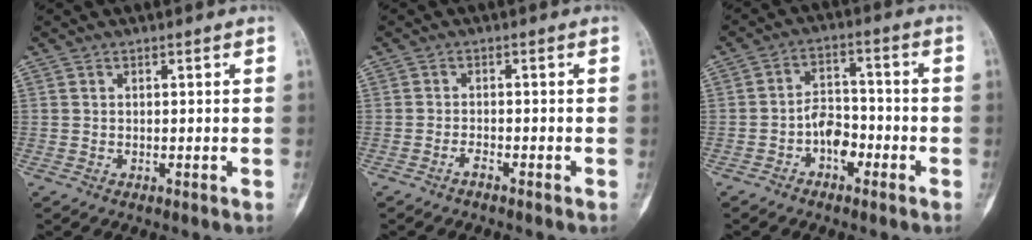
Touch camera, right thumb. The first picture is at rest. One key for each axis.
{"total": 1.4, "fx": -1.2, "fy": 0.2, "fz": 0.7, "tx": -0.019, "ty": 0.009, "tz": -0.023}
{"total": 6.1, "fx": -2.7, "fy": 3.8, "fz": 3.9, "tx": -0.044, "ty": 0.032, "tz": -0.055}